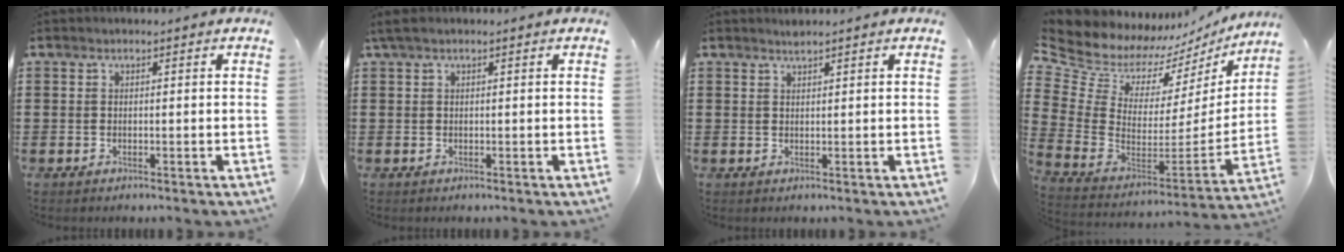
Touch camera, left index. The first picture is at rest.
{"total": 0.9, "force": [0.3, 0.1, 0.8], "torque": [-0.017, 0.001, 0.006]}
{"total": 1.2, "force": [1.1, 0.0, 0.5], "torque": [-0.010, -0.001, 0.021]}
{"total": 7.7, "force": [6.7, 3.7, 1.3], "torque": [-0.082, -0.064, 0.116]}